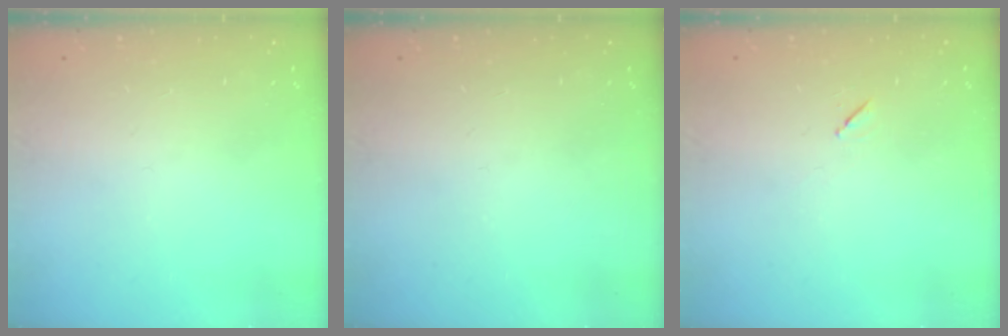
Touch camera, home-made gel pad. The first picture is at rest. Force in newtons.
{"total": 0.0}
{"total": 4.3, "press": 3.9, "slide": 1.8}